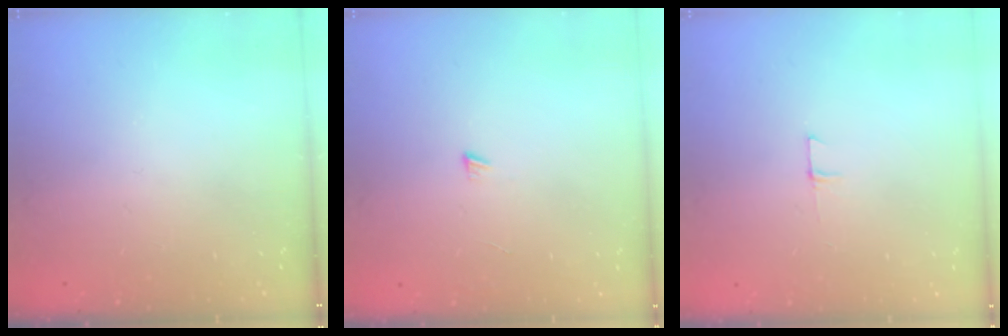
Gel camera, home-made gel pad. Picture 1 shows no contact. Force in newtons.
{"total": 3.1, "press": 3.1, "slide": 0.3}
{"total": 5.1, "press": 5.1, "slide": 0.4}